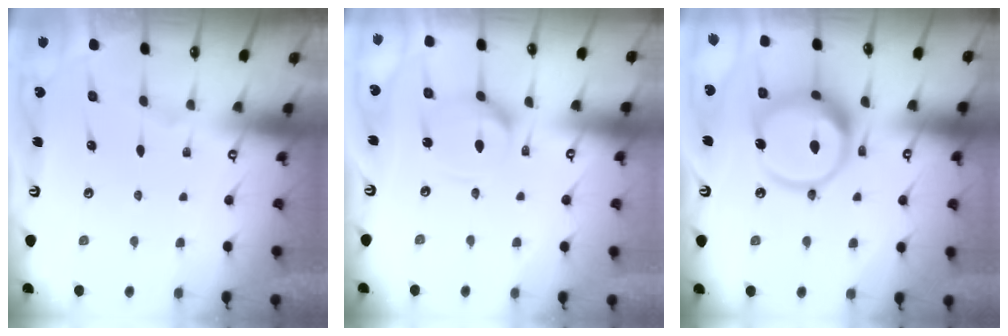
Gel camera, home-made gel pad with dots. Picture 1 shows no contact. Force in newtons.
{"total": 8.2, "press": 8.2, "slide": 0.8}
{"total": 15.8, "press": 15.7, "slide": 2.0}